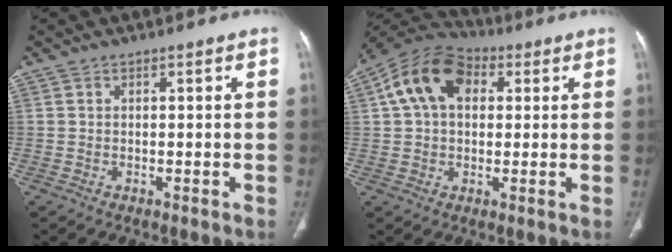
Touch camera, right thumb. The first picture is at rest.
{"total": 13.2, "force": [3.5, 9.0, 9.1], "torque": [-0.155, 0.027, 0.050]}